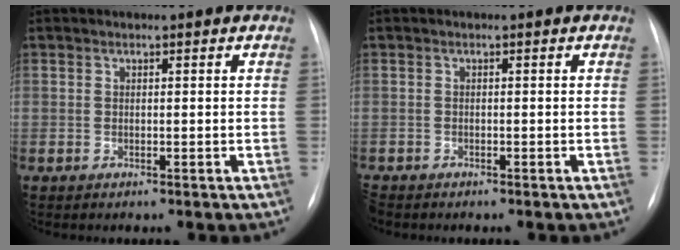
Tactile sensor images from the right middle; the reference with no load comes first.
{"total": 1.8, "force": [-1.6, 0.8, 0.4], "torque": [-0.009, -0.003, -0.024]}